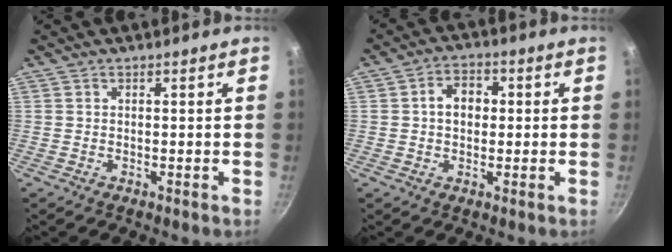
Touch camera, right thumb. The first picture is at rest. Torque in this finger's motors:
{"motor_torque": [-0.26, 1.24, 0.55, -0.60, 0.13]}